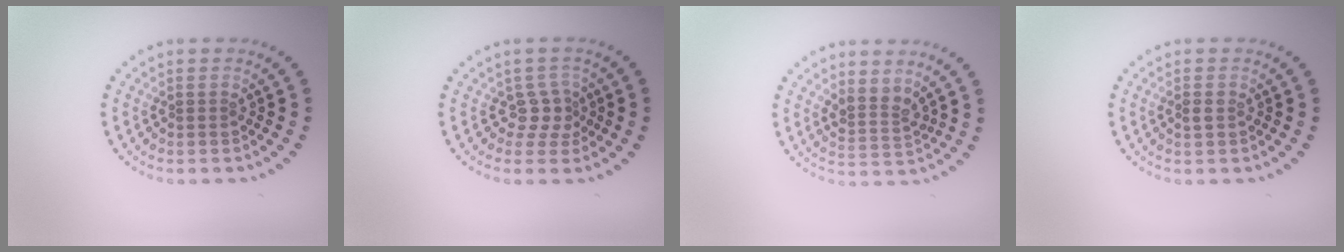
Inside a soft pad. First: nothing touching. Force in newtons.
{"total": 2.1, "press": 1.5, "slide": 1.5}
{"total": 2.4, "press": 1.9, "slide": 1.4}
{"total": 1.0, "press": 1.0, "slide": 0.1}